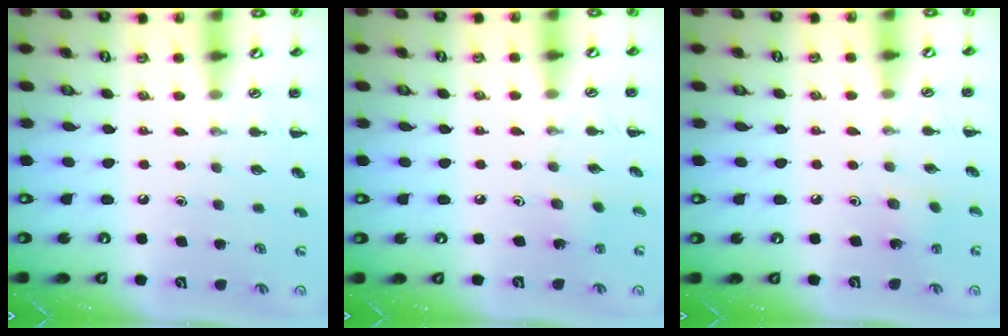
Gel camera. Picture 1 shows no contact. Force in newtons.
{"total": 2.0, "press": 1.8, "slide": 0.7}
{"total": 1.8, "press": 1.7, "slide": 0.7}